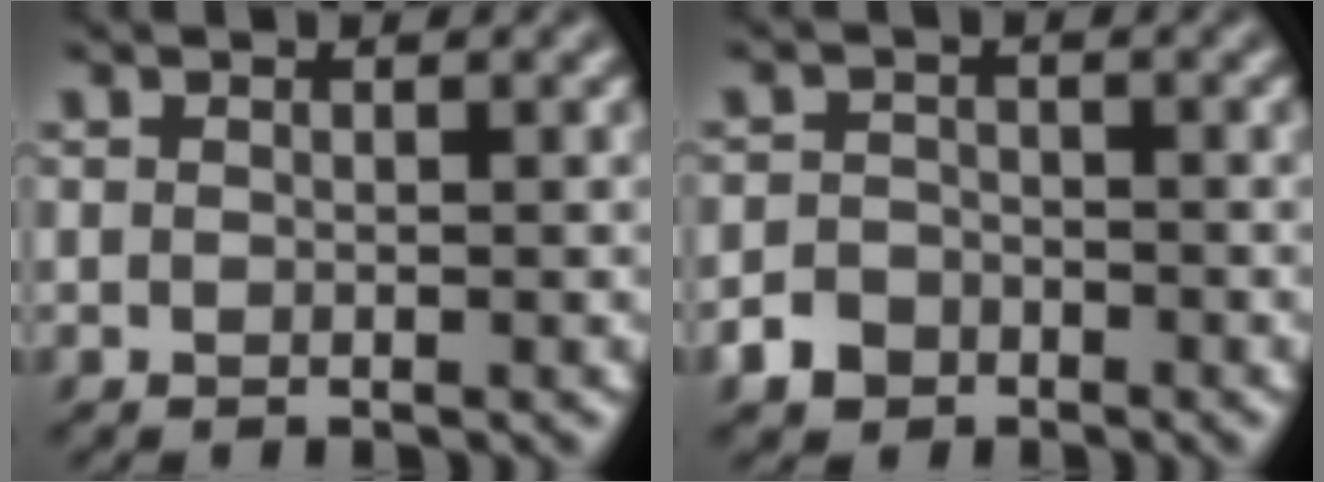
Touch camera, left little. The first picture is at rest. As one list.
[{"total": 2.8, "force": [-1.8, 2.0, 0.6], "torque": [-0.002, -0.002, -0.035]}]